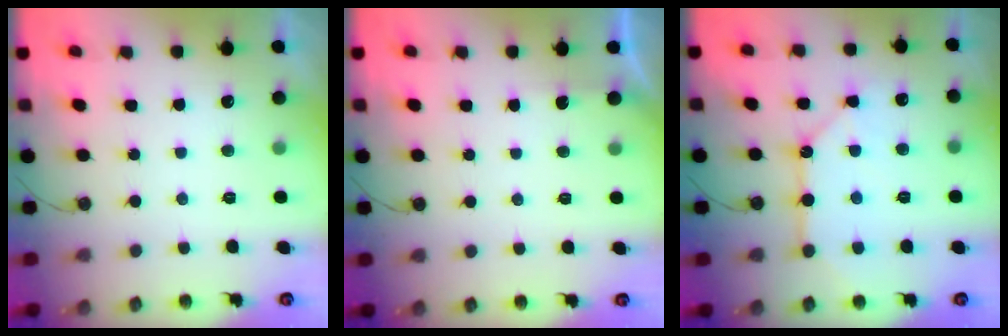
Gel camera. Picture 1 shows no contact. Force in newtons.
{"total": 1.5, "press": 1.4, "slide": 0.3}
{"total": 11.5, "press": 11.4, "slide": 1.2}